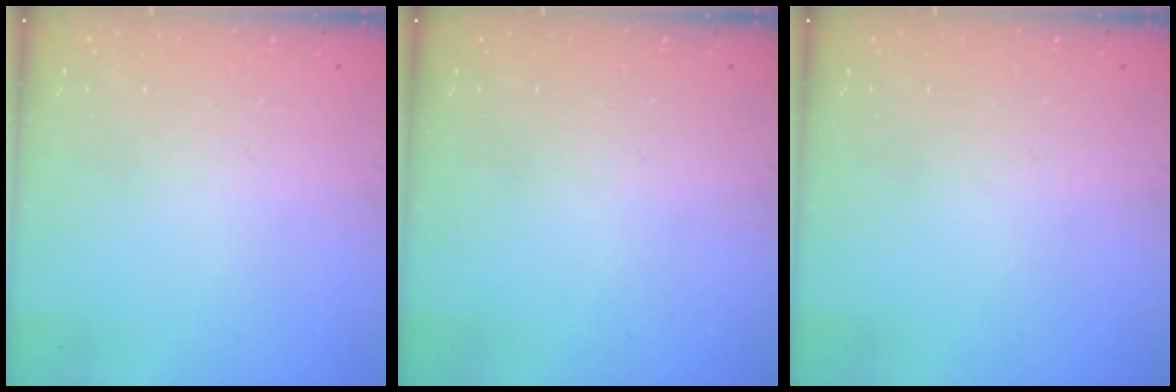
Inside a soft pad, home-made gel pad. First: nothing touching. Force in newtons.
{"total": 0.0}
{"total": 0.0}